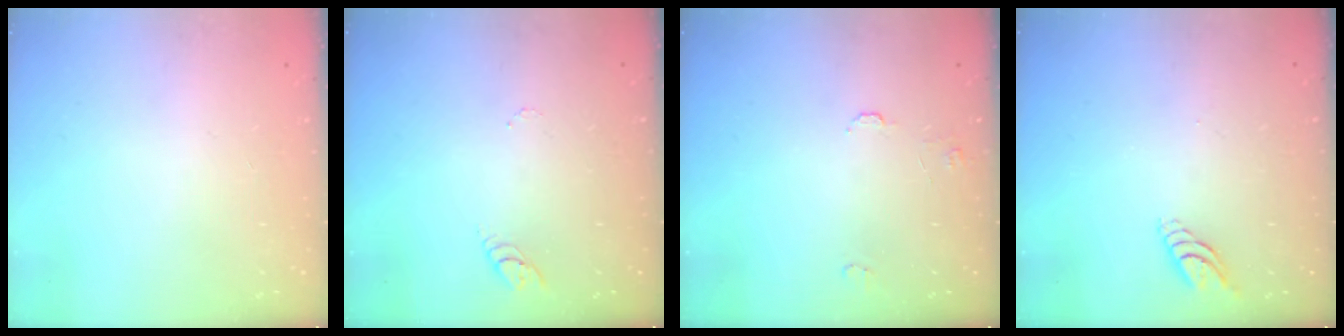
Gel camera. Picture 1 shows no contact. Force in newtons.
{"total": 3.1, "press": 3.1, "slide": 0.3}
{"total": 6.4, "press": 6.4, "slide": 0.6}
{"total": 4.9, "press": 4.9, "slide": 0.6}